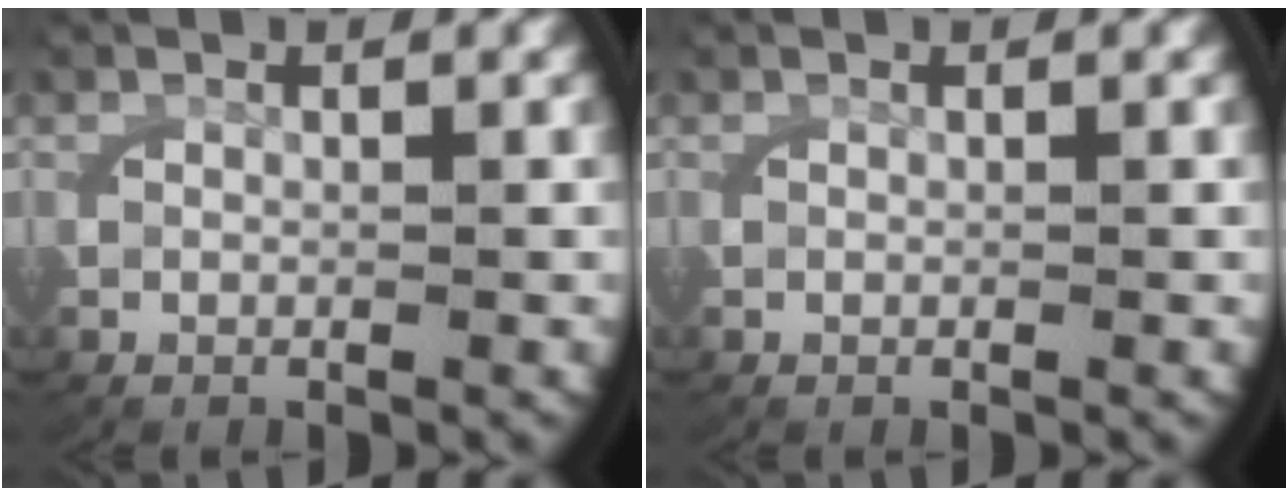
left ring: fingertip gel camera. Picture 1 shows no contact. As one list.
[{"total": 0.0}]